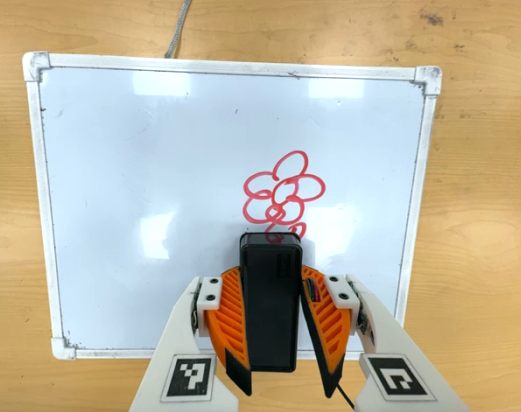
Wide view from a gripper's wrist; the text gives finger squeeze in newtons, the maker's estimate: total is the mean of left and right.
{"total": 8.9, "left": 6.9, "right": 10.9}